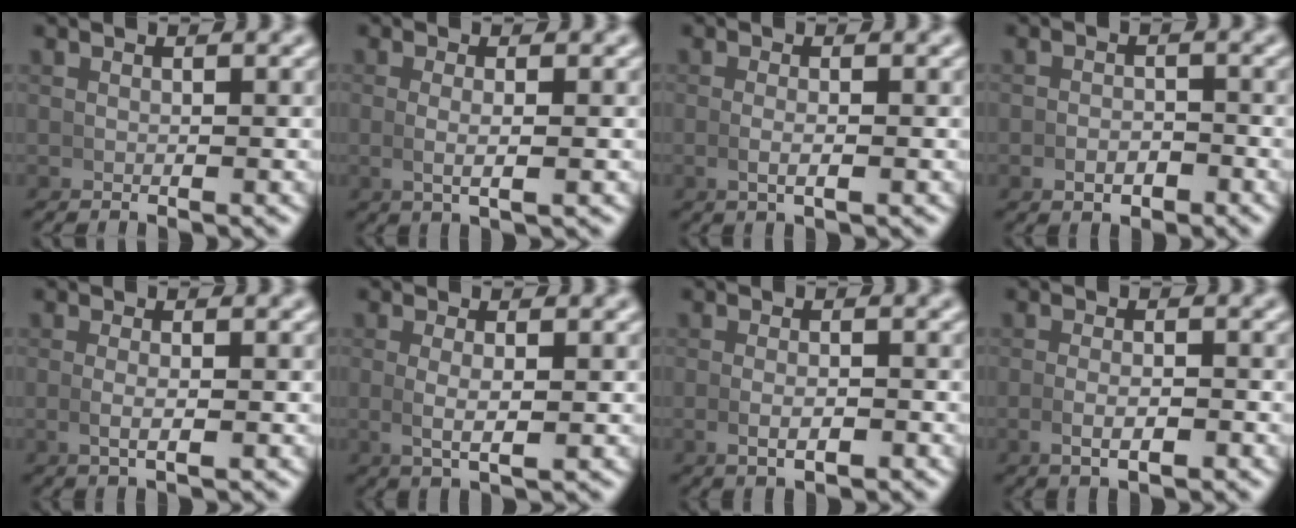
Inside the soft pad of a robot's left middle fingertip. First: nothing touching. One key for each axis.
{"total": 1.9, "fx": 0.0, "fy": 0.2, "fz": 1.9, "tx": -0.041, "ty": -0.007, "tz": 0.006}
{"total": 1.3, "fx": -0.3, "fy": 0.2, "fz": 1.3, "tx": -0.032, "ty": -0.006, "tz": -0.001}
{"total": 1.7, "fx": -1.1, "fy": 1.0, "fz": 0.8, "tx": -0.008, "ty": -0.002, "tz": -0.018}
{"total": 1.6, "fx": -0.2, "fy": 0.3, "fz": 1.5, "tx": -0.036, "ty": -0.006, "tz": 0.002}
{"total": 2.7, "fx": 0.1, "fy": 0.8, "fz": 2.6, "tx": -0.054, "ty": -0.009, "tz": 0.011}
{"total": 2.0, "fx": -0.7, "fy": 0.8, "fz": 1.7, "tx": -0.037, "ty": -0.005, "tz": -0.006}
{"total": 2.3, "fx": -0.9, "fy": 0.9, "fz": 1.9, "tx": -0.040, "ty": -0.006, "tz": -0.010}